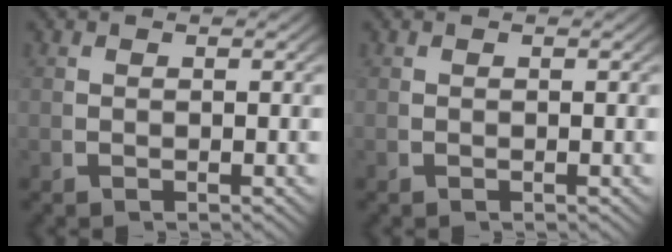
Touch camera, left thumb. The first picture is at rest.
{"total": 0.0}